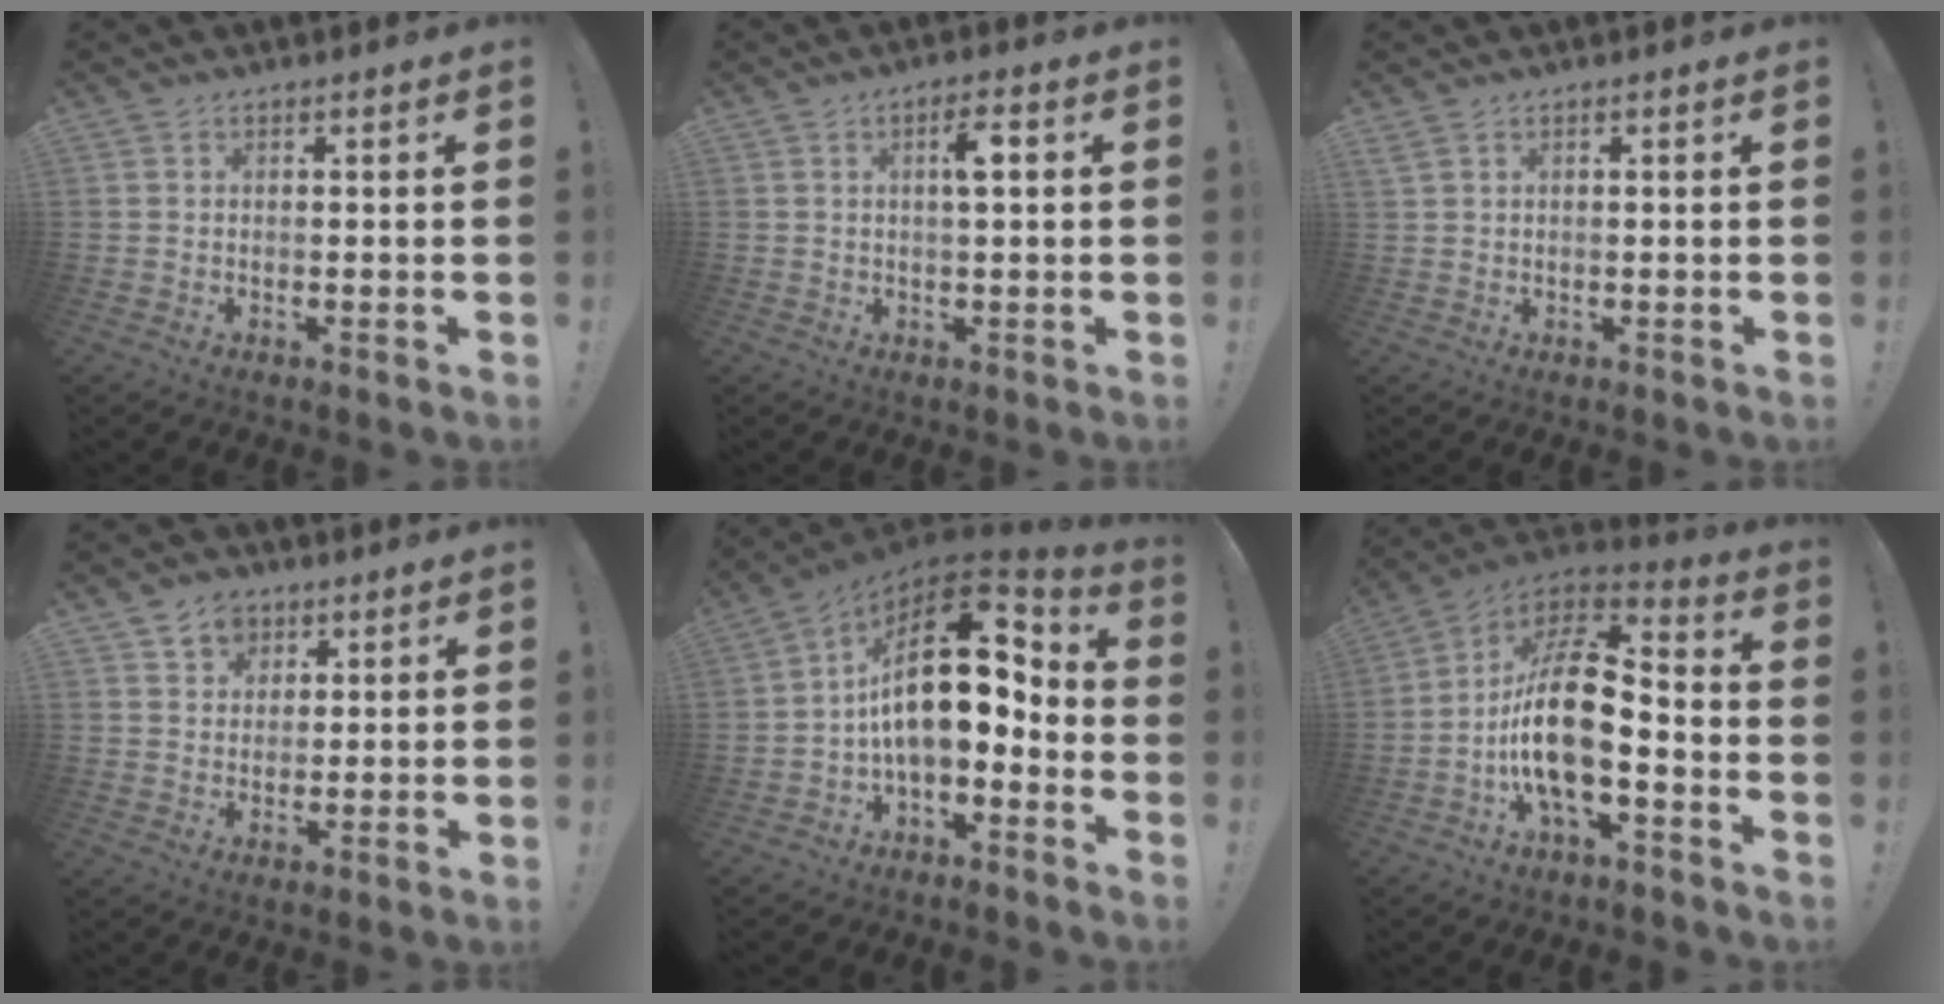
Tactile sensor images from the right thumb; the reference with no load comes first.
{"total": 4.9, "force": [1.0, 1.1, 4.7], "torque": [-0.072, 0.000, 0.008]}
{"total": 1.2, "force": [0.9, 0.3, 0.8], "torque": [-0.021, 0.002, 0.017]}
{"total": 6.3, "force": [3.6, 5.1, 1.0], "torque": [-0.010, -0.021, 0.069]}
{"total": 20.2, "force": [2.6, 9.9, 17.4], "torque": [-0.309, -0.002, 0.047]}
{"total": 19.8, "force": [-4.4, 8.8, 17.2], "torque": [-0.341, 0.025, -0.074]}